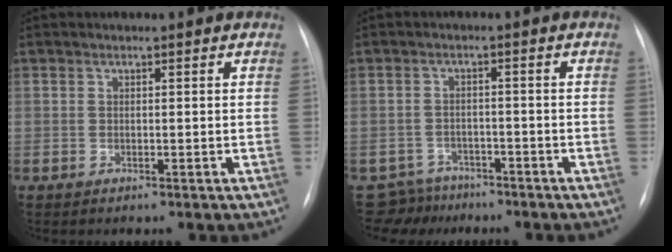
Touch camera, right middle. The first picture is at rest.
{"total": 4.8, "force": [-4.1, 2.3, -1.1], "torque": [0.018, 0.007, -0.066]}